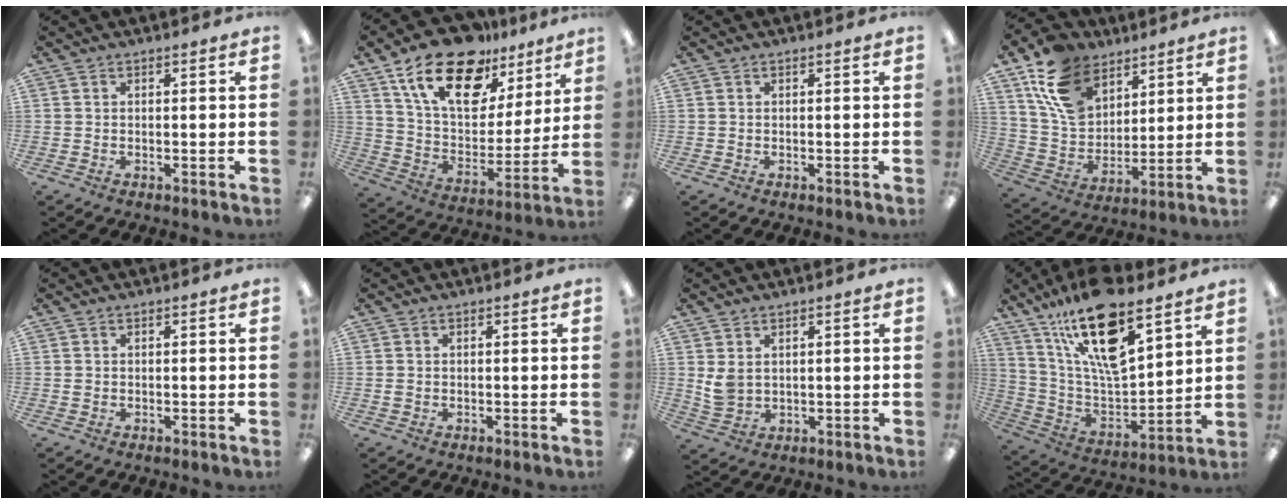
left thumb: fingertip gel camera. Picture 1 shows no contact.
{"total": 21.1, "force": [14.3, 10.6, 11.4], "torque": [-0.209, -0.073, 0.253]}
{"total": 0.0}
{"total": 16.2, "force": [9.5, 11.0, 7.1], "torque": [-0.144, -0.035, 0.188]}
{"total": 0.6, "force": [0.1, 0.6, 0.2], "torque": [-0.006, 0.004, 0.000]}
{"total": 0.7, "force": [0.1, 0.6, 0.4], "torque": [-0.009, 0.005, 0.000]}
{"total": 4.2, "force": [1.8, 3.0, 2.5], "torque": [-0.056, -0.001, 0.034]}
{"total": 21.1, "force": [14.2, 7.3, 13.8], "torque": [-0.260, -0.086, 0.240]}